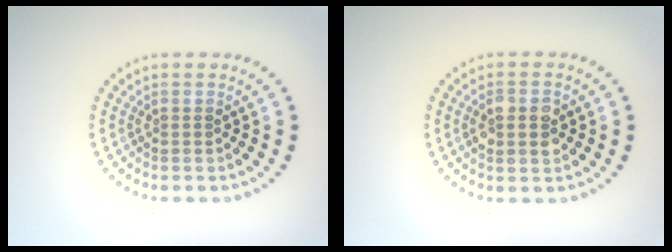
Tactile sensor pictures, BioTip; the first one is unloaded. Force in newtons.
{"total": 2.8, "press": 2.8, "slide": 0.2}